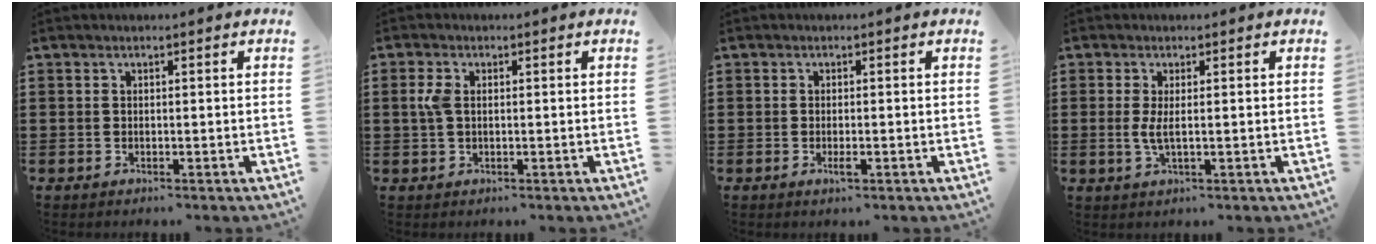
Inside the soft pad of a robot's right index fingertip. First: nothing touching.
{"total": 3.0, "force": [0.4, 1.7, 2.5], "torque": [-0.076, 0.000, -0.002]}
{"total": 1.3, "force": [-0.6, 0.3, 1.2], "torque": [-0.022, -0.003, -0.010]}
{"total": 2.3, "force": [0.0, 0.3, 2.3], "torque": [-0.057, -0.009, -0.004]}